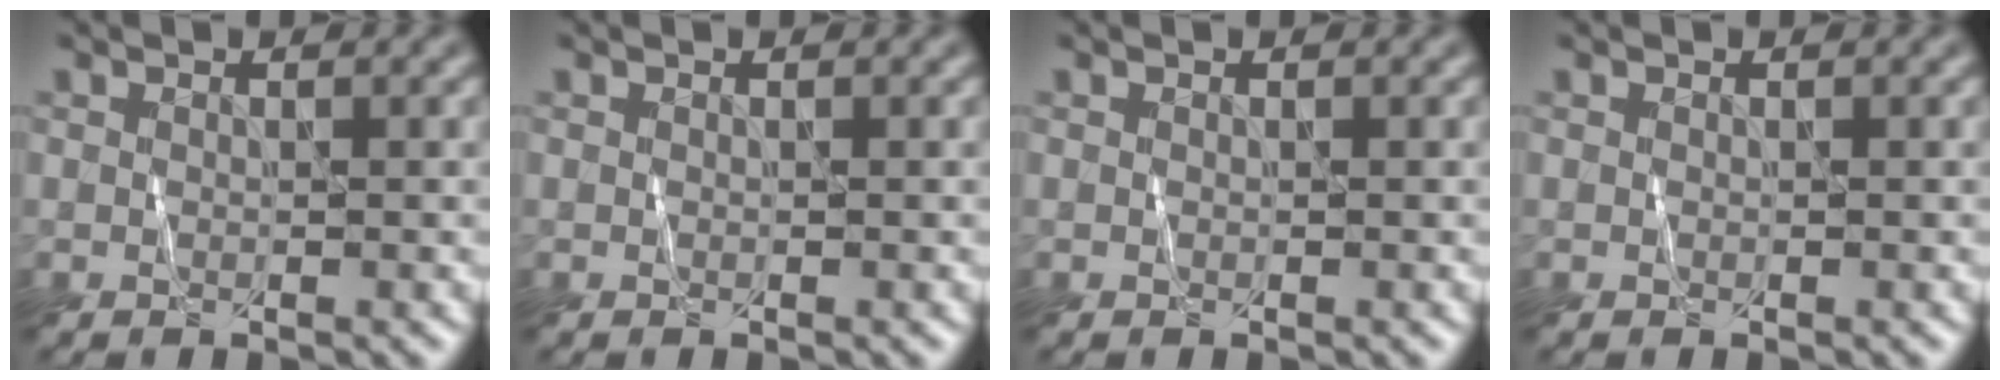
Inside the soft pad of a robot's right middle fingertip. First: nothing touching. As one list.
[{"total": 0.0}, {"total": 0.0}, {"total": 0.0}]